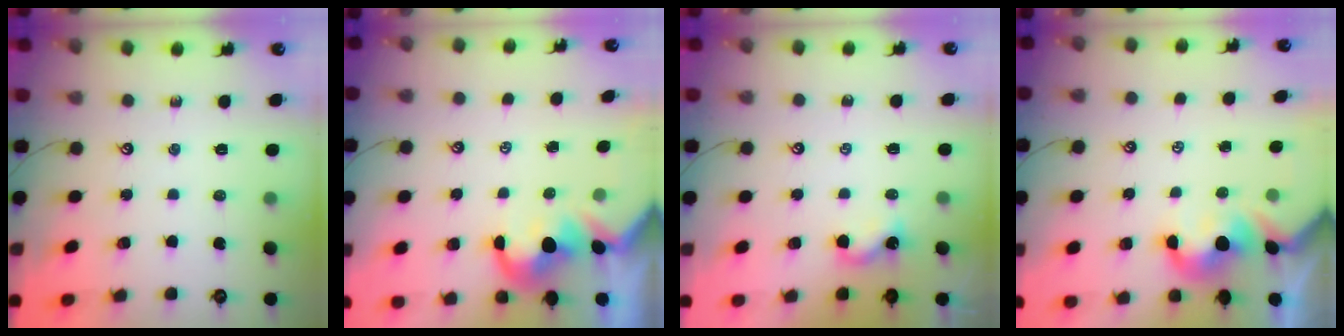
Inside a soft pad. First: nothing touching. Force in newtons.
{"total": 3.0, "press": 2.8, "slide": 1.1}
{"total": 2.6, "press": 2.5, "slide": 0.5}
{"total": 1.0, "press": 0.7, "slide": 0.7}